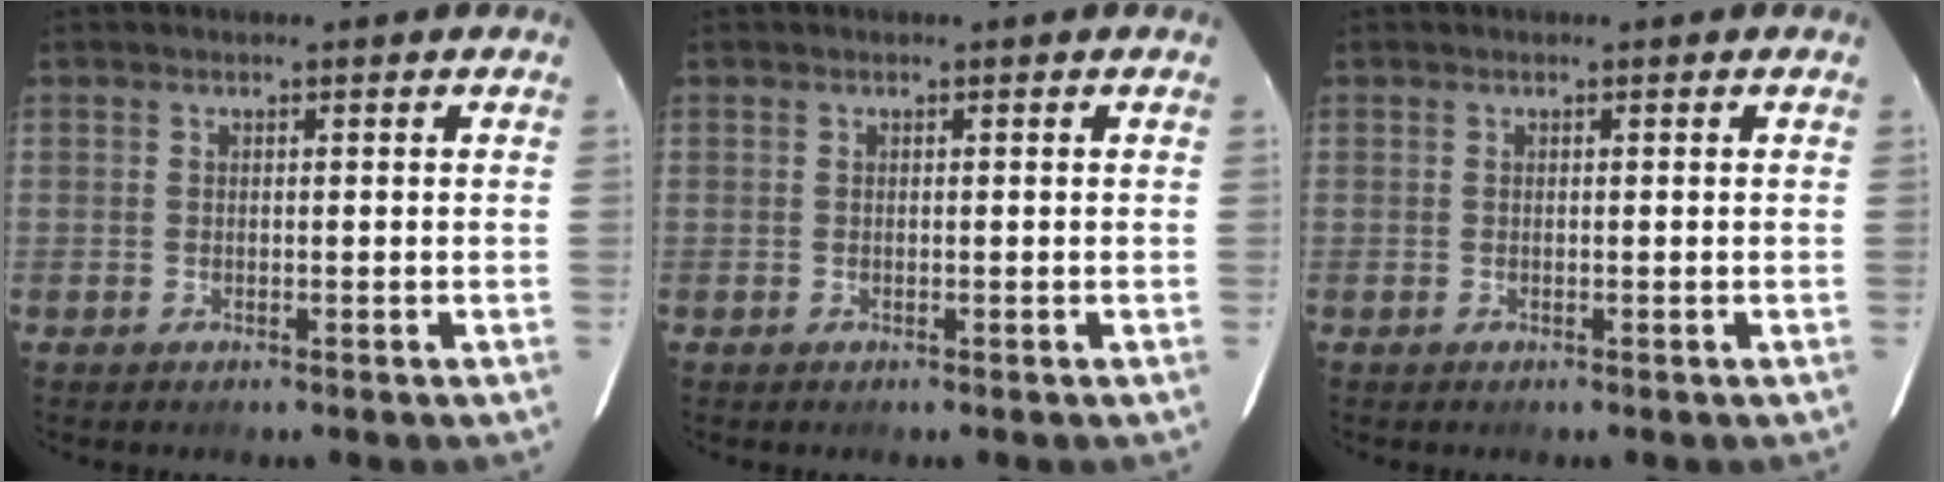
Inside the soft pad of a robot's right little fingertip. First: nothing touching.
{"total": 0.0}
{"total": 0.0}